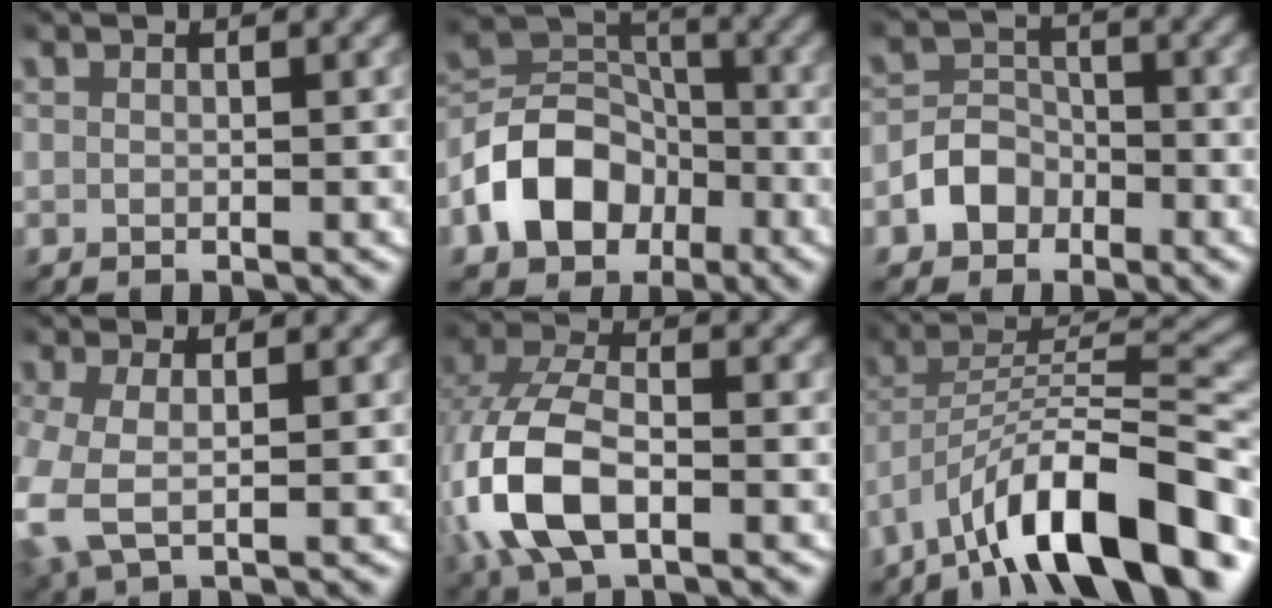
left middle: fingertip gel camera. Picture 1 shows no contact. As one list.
[{"total": 8.3, "force": [-2.9, 6.6, 4.0], "torque": [-0.066, -0.008, -0.054]}, {"total": 3.6, "force": [-1.8, 3.0, 1.0], "torque": [-0.019, 0.000, -0.038]}, {"total": 5.4, "force": [-0.5, 3.8, 3.8], "torque": [-0.122, -0.020, 0.001]}, {"total": 7.5, "force": [-1.0, 4.4, 6.0], "torque": [-0.160, -0.017, -0.011]}, {"total": 9.8, "force": [-5.2, 3.9, 7.3], "torque": [-0.126, -0.006, -0.070]}]